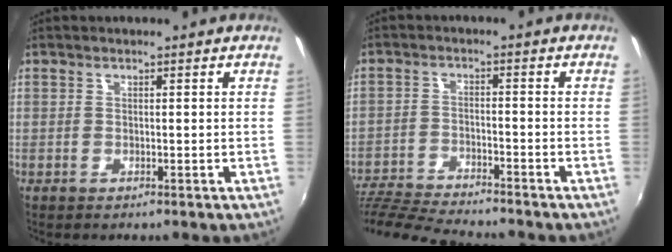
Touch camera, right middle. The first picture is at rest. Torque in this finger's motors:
{"motor_torque": [0.97, -1.16, 0.18, 0.12]}